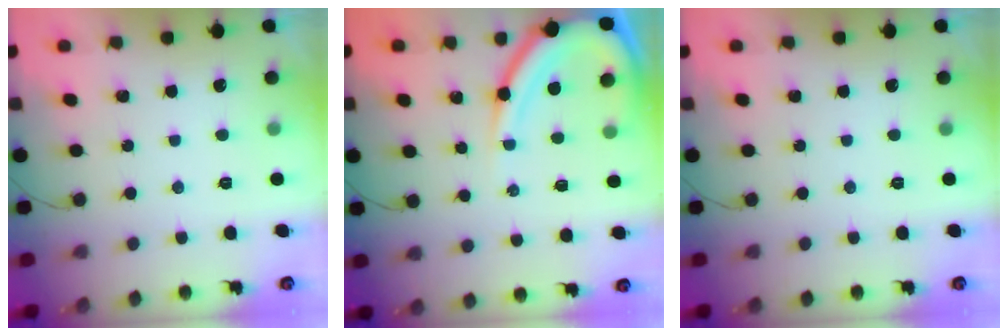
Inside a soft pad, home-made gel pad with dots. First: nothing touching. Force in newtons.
{"total": 12.4, "press": 12.4, "slide": 1.3}
{"total": 0.0}